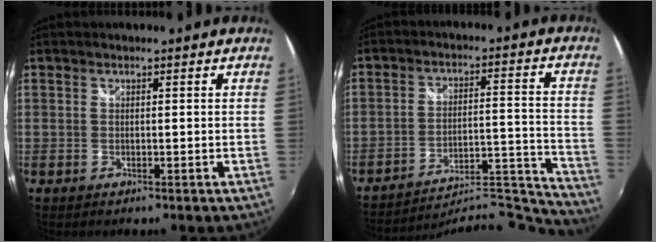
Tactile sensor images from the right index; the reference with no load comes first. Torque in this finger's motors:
{"motor_torque": [-0.84, -0.48, -0.11, -0.01]}